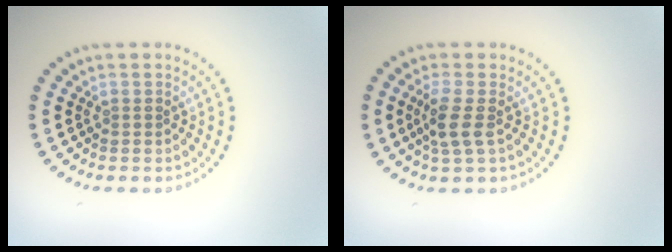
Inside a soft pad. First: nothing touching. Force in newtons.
{"total": 2.4, "press": 2.1, "slide": 1.2}